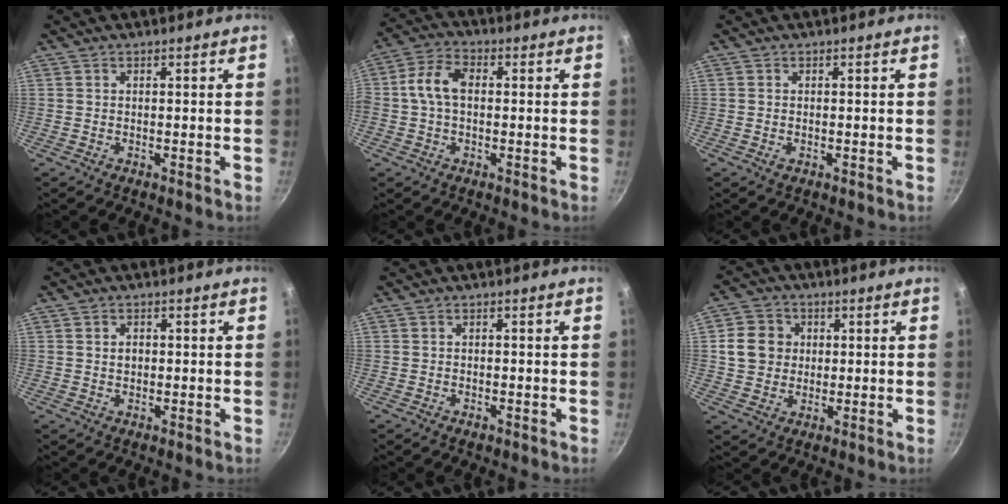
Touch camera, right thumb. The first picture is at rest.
{"total": 7.3, "force": [0.3, 4.6, 5.6], "torque": [-0.113, 0.027, -0.007]}
{"total": 0.7, "force": [-0.2, 0.4, 0.5], "torque": [-0.010, 0.001, -0.004]}
{"total": 1.8, "force": [0.1, 1.4, 1.1], "torque": [-0.013, 0.003, 0.002]}
{"total": 0.9, "force": [-0.6, 0.5, 0.5], "torque": [-0.011, 0.003, -0.009]}
{"total": 8.1, "force": [1.3, 7.2, 3.3], "torque": [-0.031, 0.006, 0.016]}